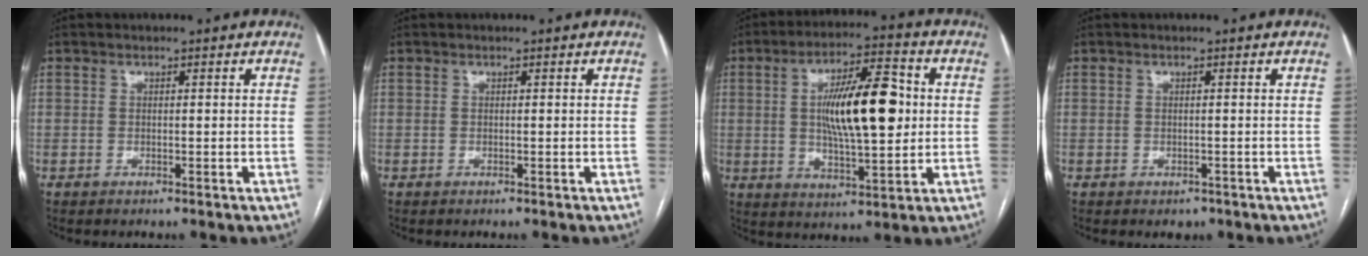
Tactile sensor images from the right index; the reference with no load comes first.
{"total": 0.0}
{"total": 14.6, "force": [1.6, 3.8, 14.0], "torque": [-0.239, 0.016, 0.025]}
{"total": 1.4, "force": [-0.7, 1.0, 0.5], "torque": [-0.004, 0.001, -0.003]}